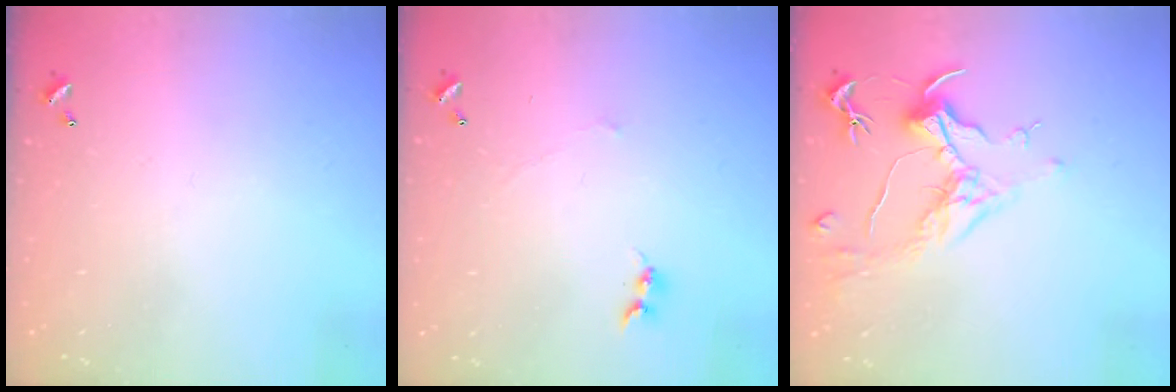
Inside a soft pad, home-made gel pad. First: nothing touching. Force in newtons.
{"total": 1.4, "press": 1.3, "slide": 0.4}
{"total": 1.6, "press": 1.3, "slide": 0.9}